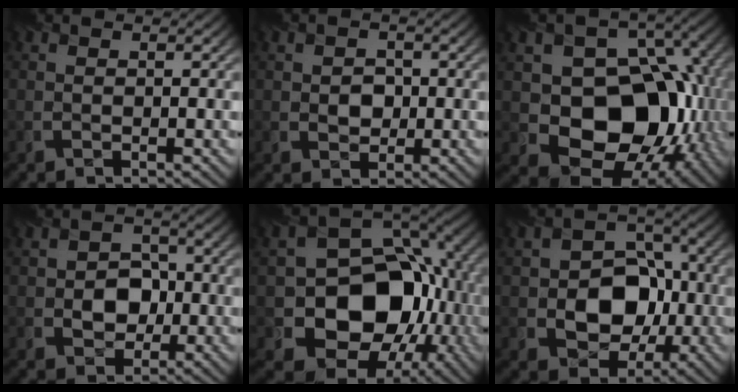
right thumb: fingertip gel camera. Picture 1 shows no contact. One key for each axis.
{"total": 2.5, "fx": -0.1, "fy": 2.2, "fz": 1.3, "tx": -0.028, "ty": -0.004, "tz": -0.006}
{"total": 15.3, "fx": -1.0, "fy": 11.5, "fz": 10.1, "tx": -0.139, "ty": -0.028, "tz": -0.015}
{"total": 4.9, "fx": -0.7, "fy": 4.0, "fz": 2.7, "tx": -0.044, "ty": -0.001, "tz": -0.021}
{"total": 16.7, "fx": -3.0, "fy": 12.8, "fz": 10.3, "tx": -0.156, "ty": -0.039, "tz": -0.041}
{"total": 10.4, "fx": -1.4, "fy": 8.0, "fz": 6.5, "tx": -0.106, "ty": -0.002, "tz": -0.033}